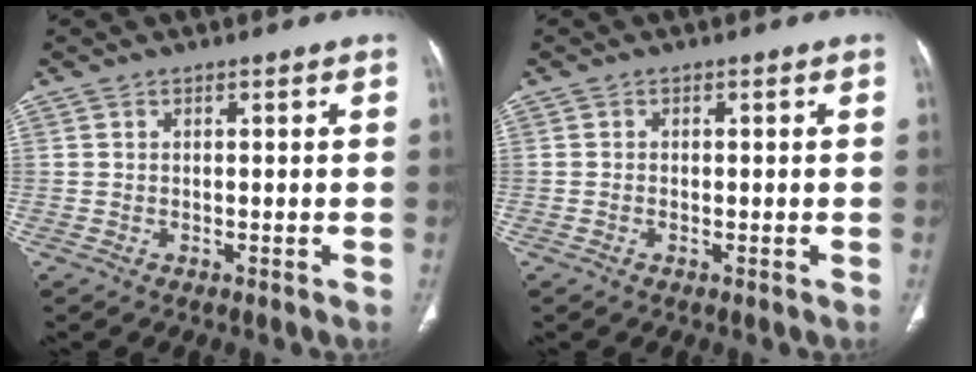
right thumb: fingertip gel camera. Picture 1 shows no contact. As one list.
[{"total": 0.7, "force": [-0.3, 0.4, 0.4], "torque": [-0.010, 0.005, -0.005]}]